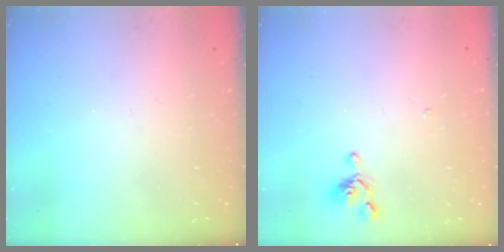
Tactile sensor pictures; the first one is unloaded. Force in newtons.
{"total": 0.8, "press": 0.7, "slide": 0.5}